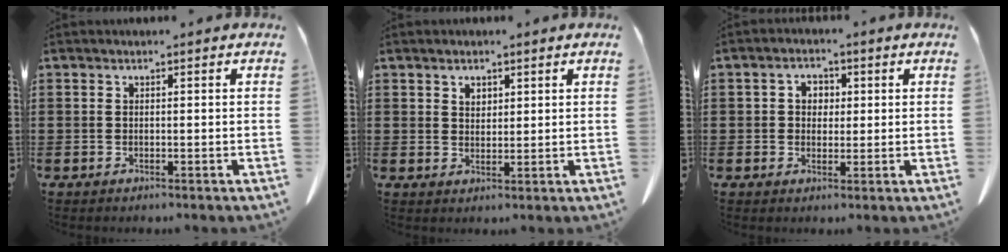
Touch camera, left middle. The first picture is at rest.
{"total": 1.8, "force": [1.4, 1.0, 0.5], "torque": [-0.005, -0.001, 0.024]}
{"total": 2.7, "force": [0.4, 2.4, 1.3], "torque": [-0.034, 0.011, 0.003]}